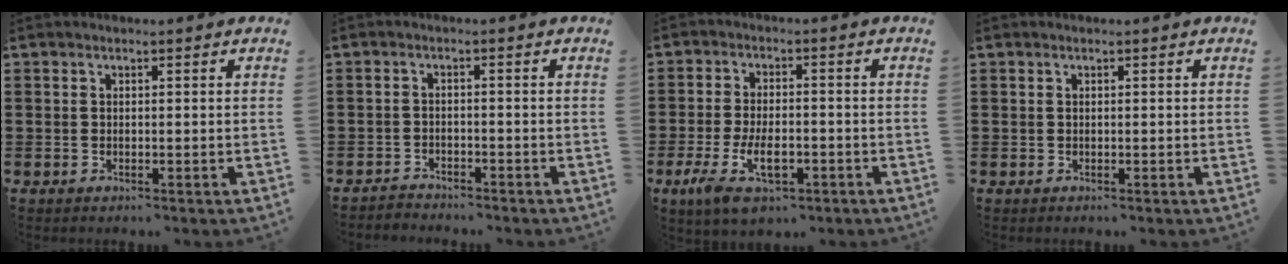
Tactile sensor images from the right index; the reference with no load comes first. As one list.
[{"total": 2.0, "force": [-2.0, 0.3, -0.2], "torque": [-0.003, 0.001, -0.045]}, {"total": 7.5, "force": [-3.2, 3.6, 5.8], "torque": [-0.126, -0.004, -0.059]}, {"total": 0.0}]